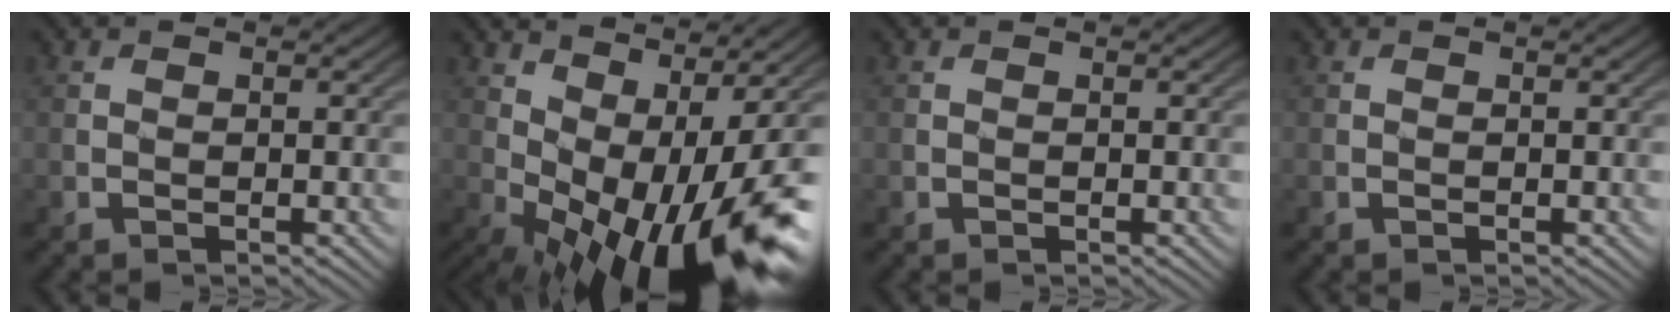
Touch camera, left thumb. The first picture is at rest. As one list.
[{"total": 15.5, "force": [-0.5, 5.7, 14.4], "torque": [-0.205, -0.007, 0.013]}, {"total": 0.0}, {"total": 0.0}]